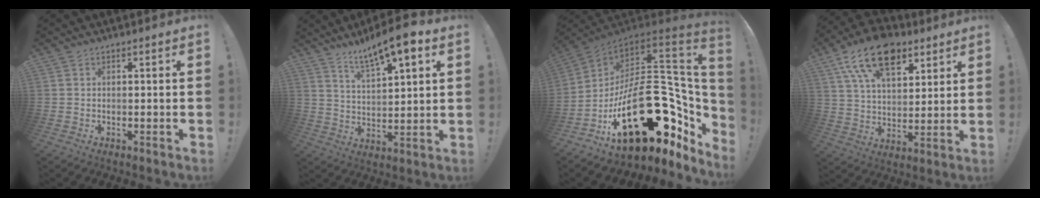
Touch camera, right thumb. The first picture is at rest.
{"total": 11.2, "force": [8.0, 2.4, 7.4], "torque": [-0.129, -0.043, 0.137]}
{"total": 35.2, "force": [-8.6, 18.8, 28.5], "torque": [-0.429, 0.008, -0.089]}
{"total": 18.0, "force": [10.2, 10.0, 10.9], "torque": [-0.179, -0.053, 0.186]}